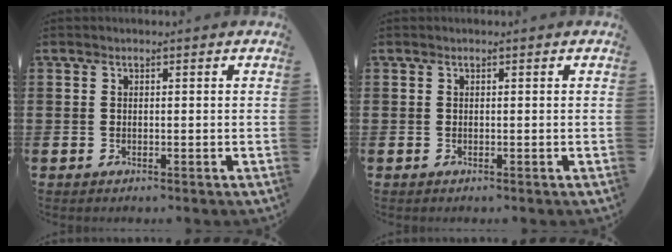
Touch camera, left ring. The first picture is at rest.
{"total": 0.0}